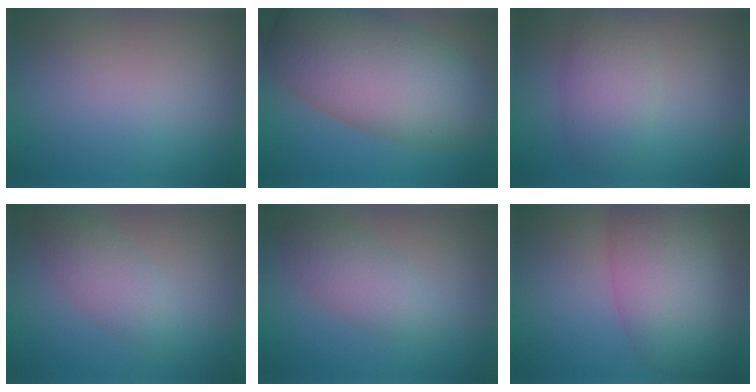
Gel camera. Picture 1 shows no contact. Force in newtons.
{"total": 11.1, "press": 11.1, "slide": 0.3}
{"total": 4.1, "press": 4.1, "slide": 0.1}
{"total": 2.7, "press": 2.7, "slide": 0.0}
{"total": 2.9, "press": 2.9, "slide": 0.0}
{"total": 7.5, "press": 7.5, "slide": 0.4}